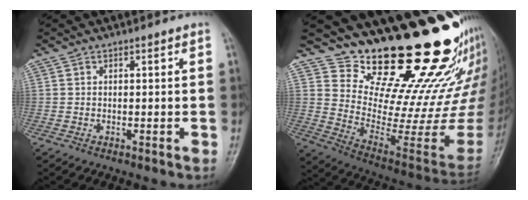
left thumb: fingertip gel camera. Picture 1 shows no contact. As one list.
[{"total": 25.4, "force": [20.9, 5.3, 13.4], "torque": [-0.150, -0.198, 0.314]}]